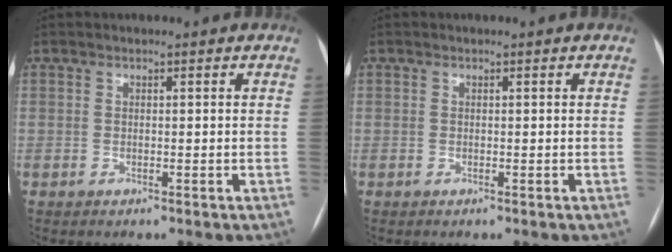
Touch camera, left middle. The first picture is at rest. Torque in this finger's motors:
{"motor_torque": [-0.02, 0.03, 0.00, 0.00]}